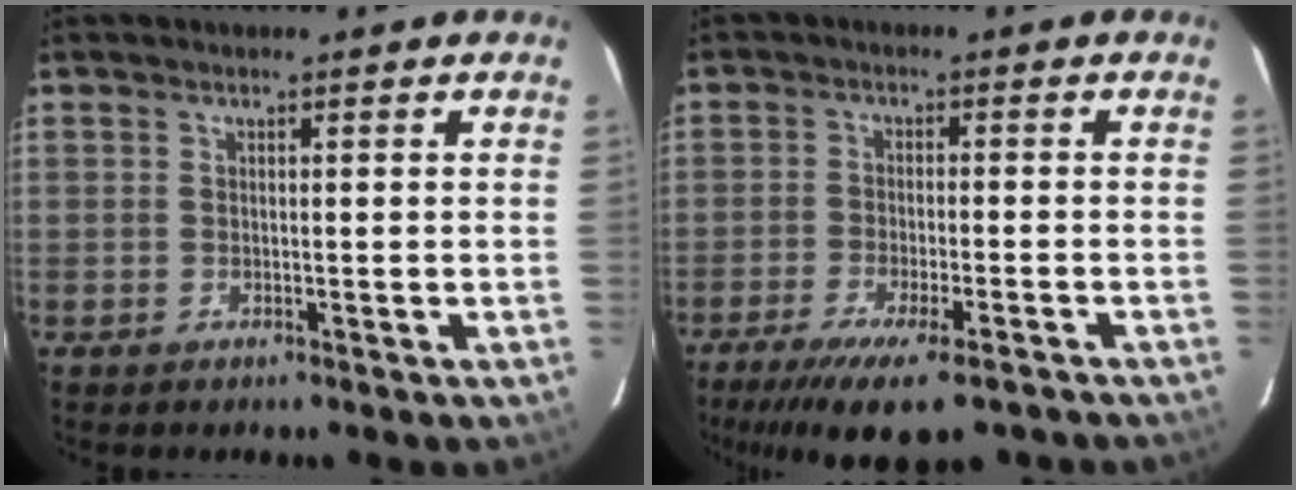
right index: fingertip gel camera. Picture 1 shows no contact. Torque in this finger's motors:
{"motor_torque": [1.46, -0.69, 0.71, 0.14]}